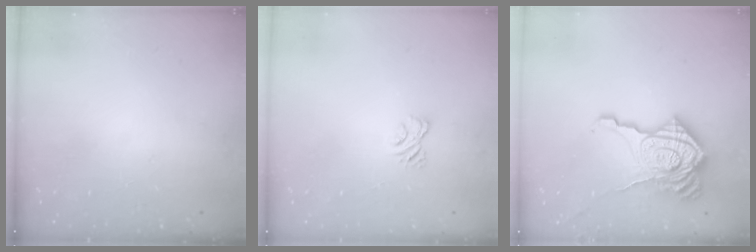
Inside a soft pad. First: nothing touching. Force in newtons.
{"total": 2.8, "press": 2.5, "slide": 1.3}
{"total": 24.8, "press": 24.7, "slide": 1.8}